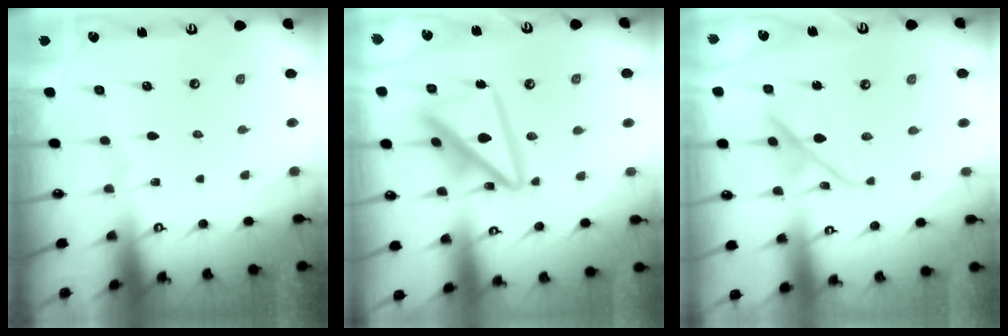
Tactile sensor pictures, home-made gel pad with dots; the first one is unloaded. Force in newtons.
{"total": 16.7, "press": 16.6, "slide": 1.8}
{"total": 11.4, "press": 11.4, "slide": 1.1}